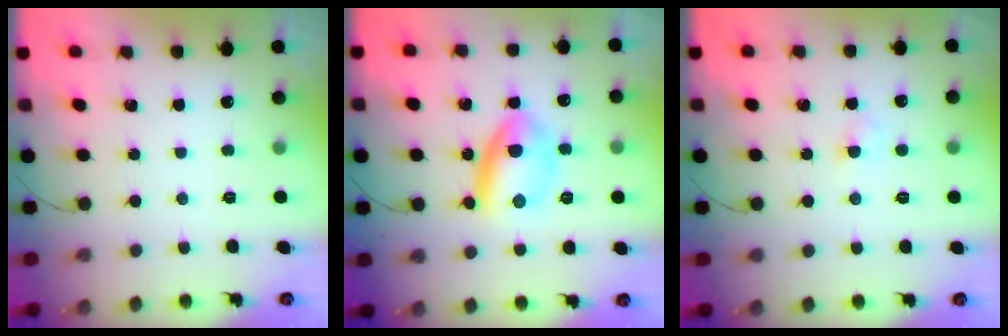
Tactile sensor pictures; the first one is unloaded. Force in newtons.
{"total": 9.4, "press": 9.4, "slide": 0.9}
{"total": 2.7, "press": 2.5, "slide": 1.1}